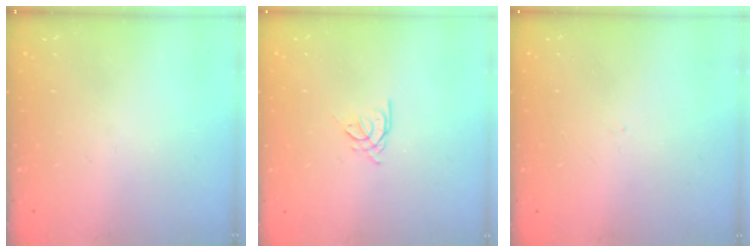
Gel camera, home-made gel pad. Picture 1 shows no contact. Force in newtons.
{"total": 1.9, "press": 1.9, "slide": 0.4}
{"total": 0.0}